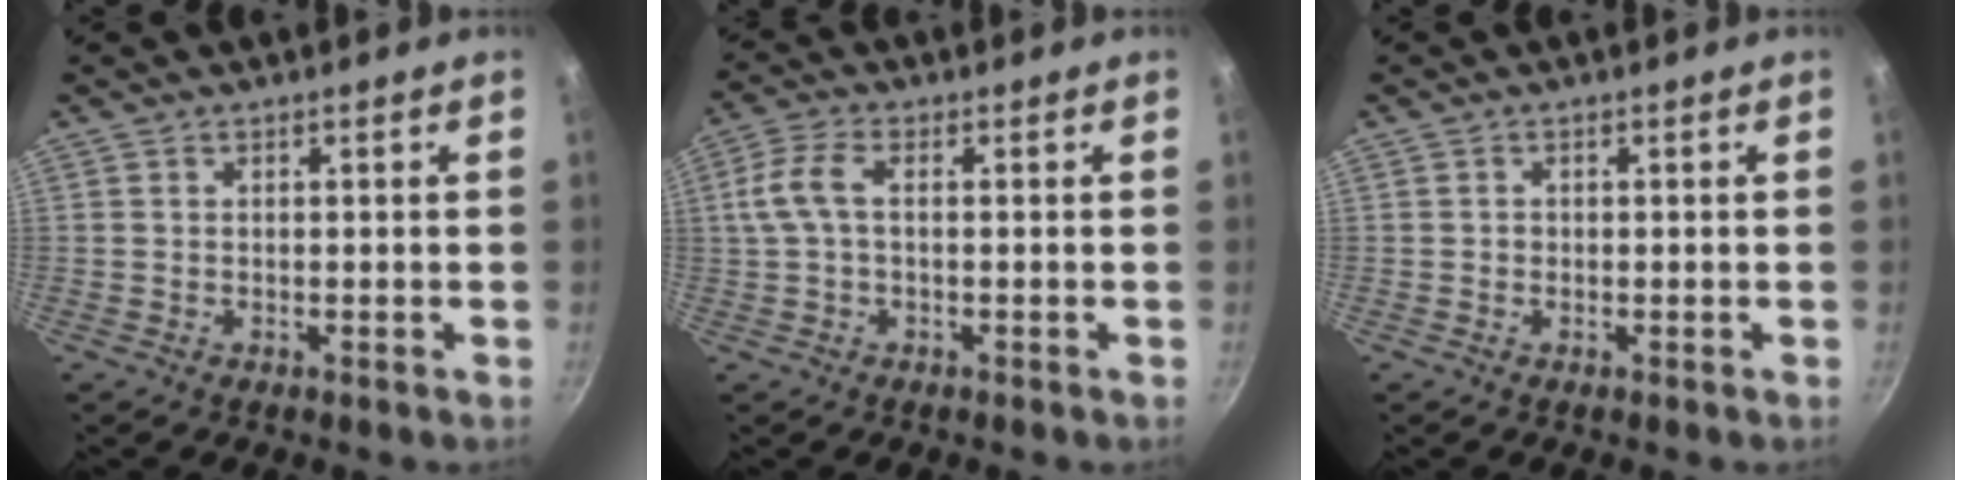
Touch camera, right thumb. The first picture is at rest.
{"total": 5.6, "force": [0.3, 2.8, 4.9], "torque": [-0.115, 0.015, 0.001]}
{"total": 0.6, "force": [-0.1, 0.5, 0.1], "torque": [0.001, 0.002, -0.004]}